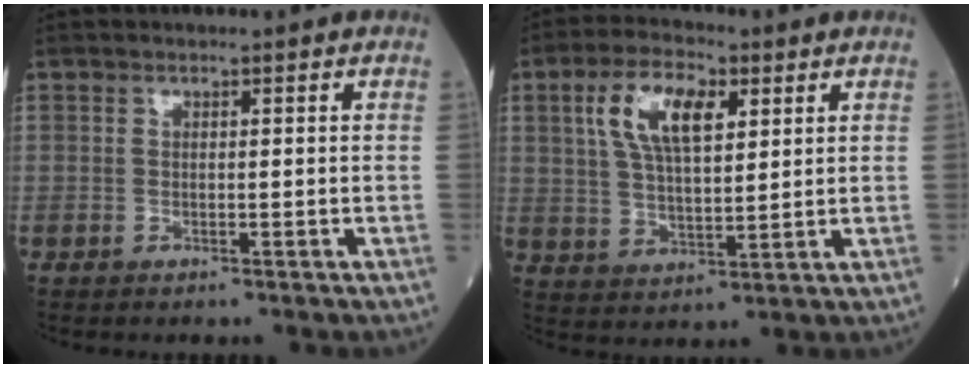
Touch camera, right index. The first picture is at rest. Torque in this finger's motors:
{"motor_torque": [0.83, 0.08, 0.40, 0.17]}